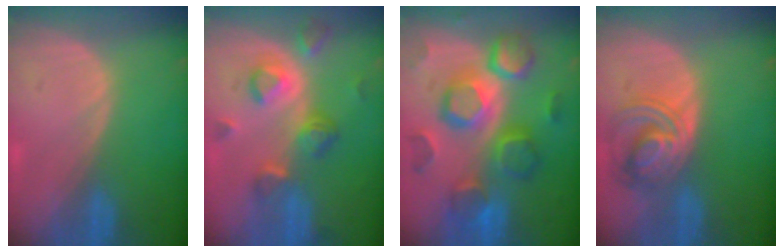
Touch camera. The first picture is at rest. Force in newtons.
{"total": 8.0, "press": 7.1, "slide": 3.7}
{"total": 12.3, "press": 12.3, "slide": 1.0}
{"total": 6.8, "press": 6.7, "slide": 1.2}